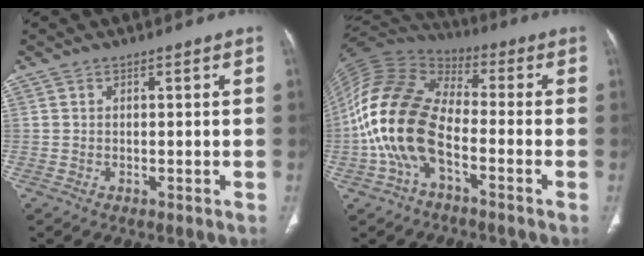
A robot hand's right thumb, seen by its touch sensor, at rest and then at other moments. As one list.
[{"total": 17.3, "force": [-4.6, 9.4, 13.7], "torque": [-0.287, 0.045, -0.096]}]